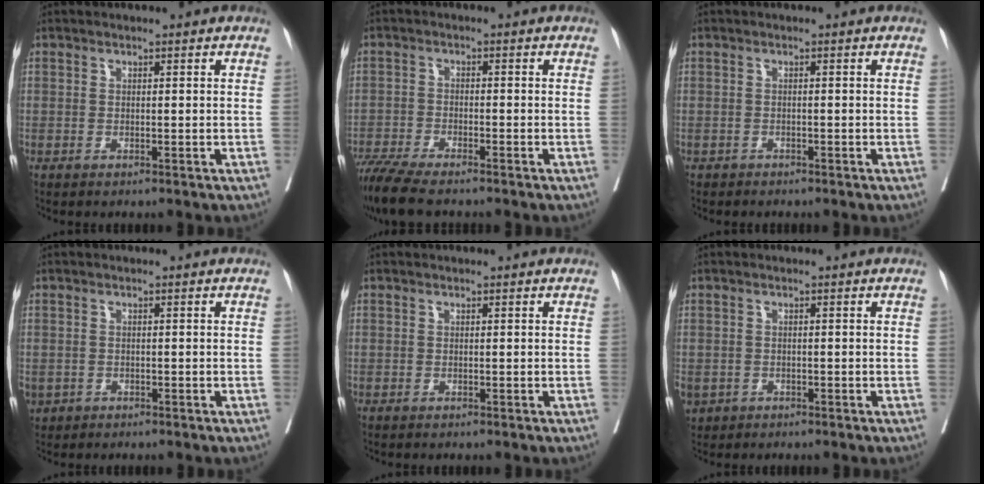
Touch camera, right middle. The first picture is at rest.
{"total": 8.0, "force": [-6.7, 1.1, 4.2], "torque": [-0.080, -0.022, -0.119]}
{"total": 1.0, "force": [-0.9, 0.5, 0.0], "torque": [-0.015, -0.001, -0.016]}
{"total": 2.6, "force": [-1.4, 2.1, 0.7], "torque": [-0.020, -0.004, -0.021]}
{"total": 0.0}
{"total": 4.1, "force": [-2.2, 3.3, 1.1], "torque": [-0.034, -0.004, -0.033]}